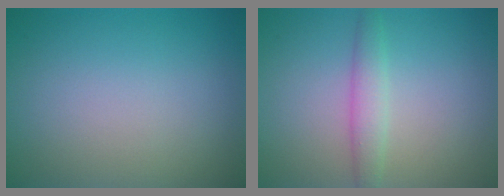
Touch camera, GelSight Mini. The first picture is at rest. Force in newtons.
{"total": 2.2, "press": 2.2, "slide": 0.1}